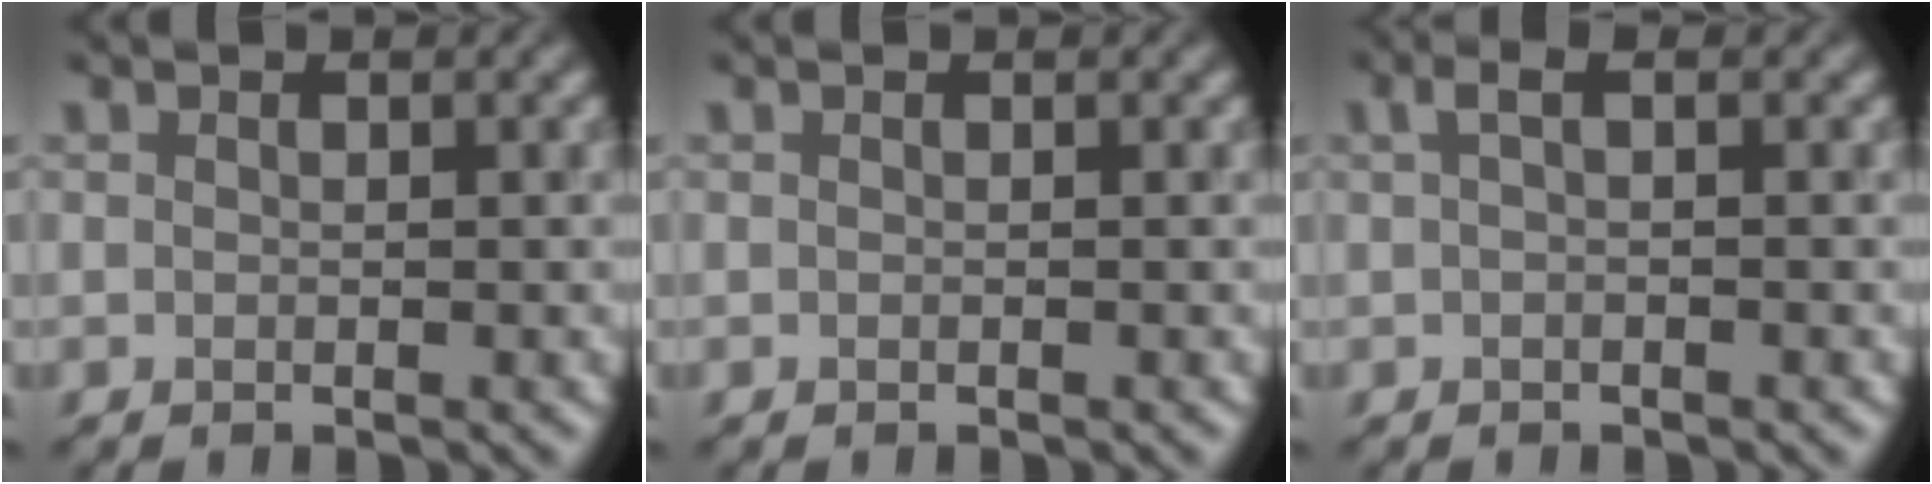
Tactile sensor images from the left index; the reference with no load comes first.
{"total": 0.0}
{"total": 1.0, "force": [0.4, 0.1, 0.9], "torque": [-0.017, 0.011, 0.009]}